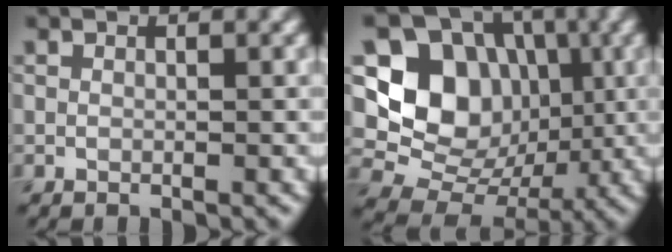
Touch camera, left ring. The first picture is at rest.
{"total": 9.5, "force": [1.3, 8.1, 4.8], "torque": [-0.073, -0.016, 0.008]}